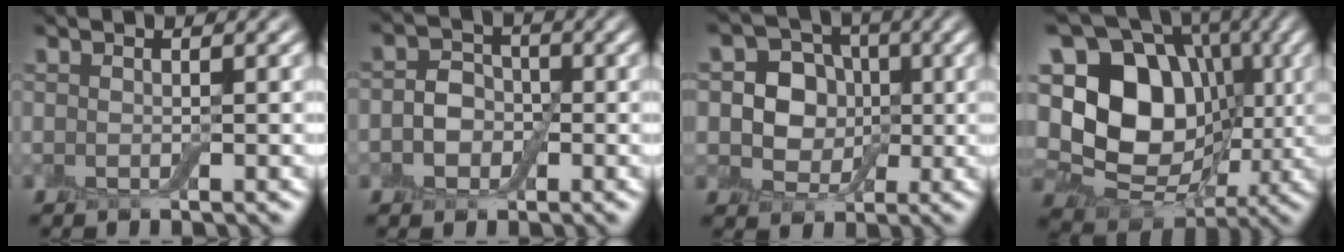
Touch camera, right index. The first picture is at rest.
{"total": 3.1, "force": [-0.6, 2.5, 1.7], "torque": [-0.014, 0.001, -0.025]}
{"total": 6.1, "force": [0.5, 5.3, 3.0], "torque": [-0.036, 0.009, -0.012]}
{"total": 16.4, "force": [1.1, 13.0, 10.0], "torque": [-0.182, 0.027, 0.014]}